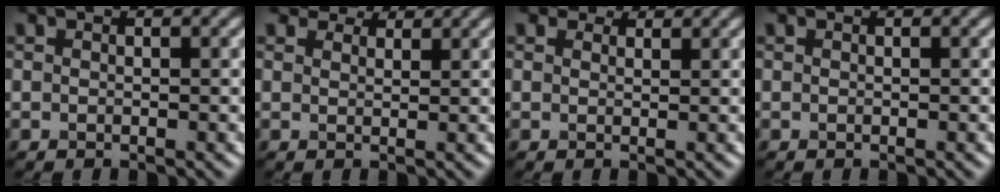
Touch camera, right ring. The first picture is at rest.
{"total": 3.9, "force": [3.5, 1.4, 1.2], "torque": [-0.028, -0.007, 0.057]}
{"total": 2.4, "force": [2.1, 1.0, 0.6], "torque": [-0.014, -0.006, 0.028]}
{"total": 0.0}